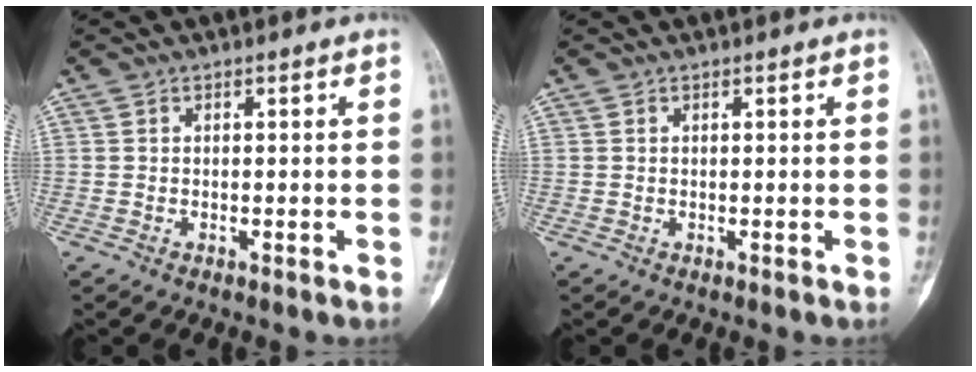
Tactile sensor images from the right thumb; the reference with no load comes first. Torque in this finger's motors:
{"motor_torque": [0.50, 0.33, -0.02, 0.03, 0.06]}